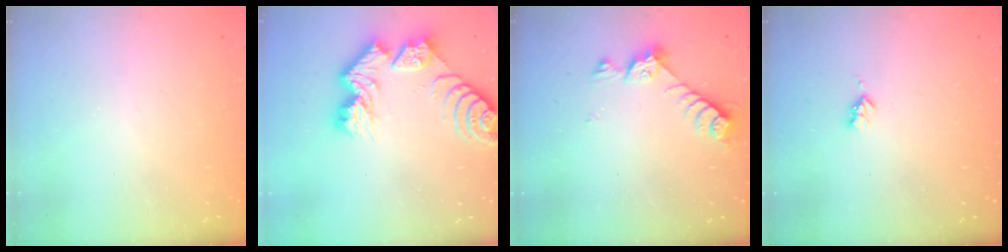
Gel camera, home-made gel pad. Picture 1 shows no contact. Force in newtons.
{"total": 12.7, "press": 12.6, "slide": 1.0}
{"total": 7.3, "press": 7.3, "slide": 0.6}
{"total": 2.9, "press": 2.9, "slide": 0.5}